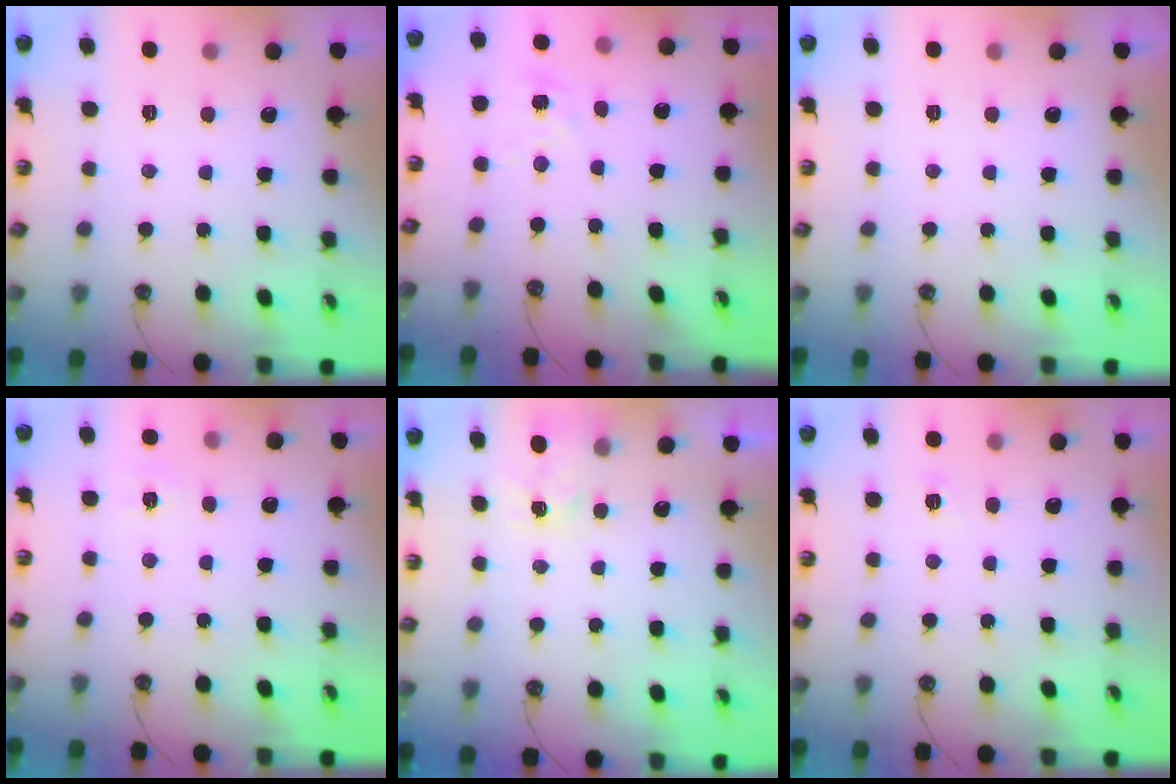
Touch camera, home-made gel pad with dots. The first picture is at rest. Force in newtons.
{"total": 2.9, "press": 2.8, "slide": 0.3}
{"total": 0.0}
{"total": 4.0, "press": 3.9, "slide": 0.4}
{"total": 3.0, "press": 3.0, "slide": 0.3}
{"total": 2.6, "press": 2.6, "slide": 0.2}